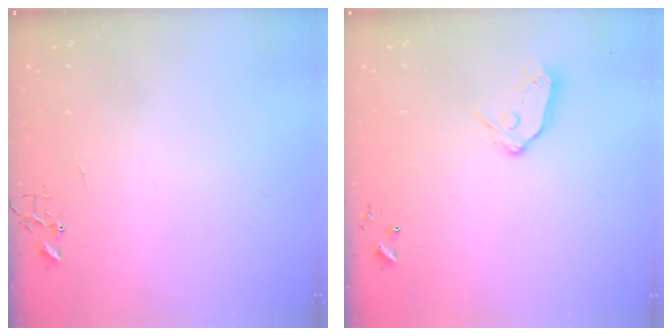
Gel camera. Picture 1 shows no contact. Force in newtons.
{"total": 9.2, "press": 9.1, "slide": 0.8}